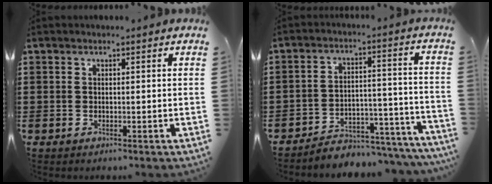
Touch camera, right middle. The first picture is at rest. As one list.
[{"total": 4.2, "force": [-4.0, 1.0, 0.3], "torque": [-0.011, 0.006, -0.086]}]